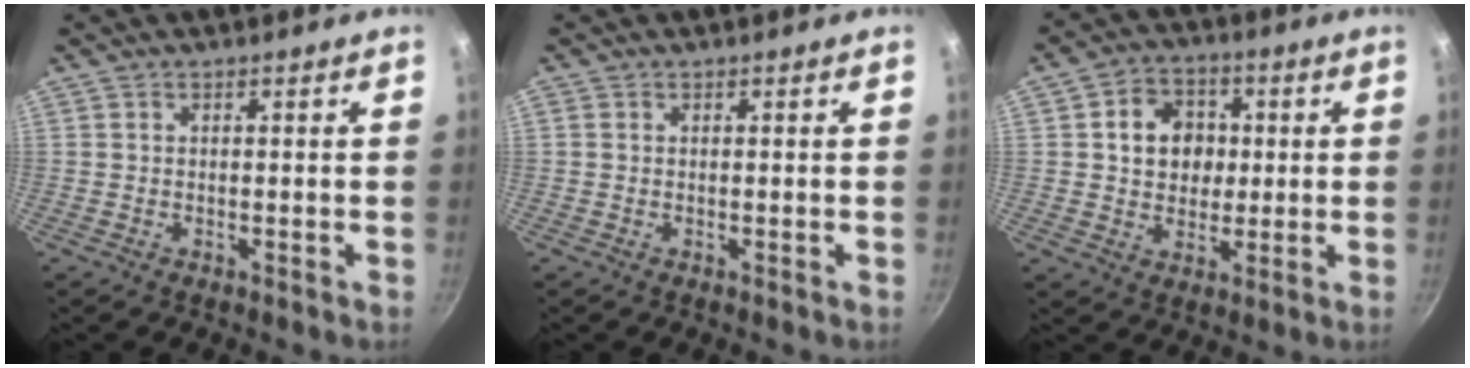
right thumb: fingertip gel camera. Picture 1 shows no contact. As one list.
[{"total": 0.5, "force": [0.1, 0.5, 0.2], "torque": [-0.004, 0.002, -0.001]}, {"total": 9.5, "force": [1.3, 8.1, 4.8], "torque": [-0.040, 0.005, 0.014]}]